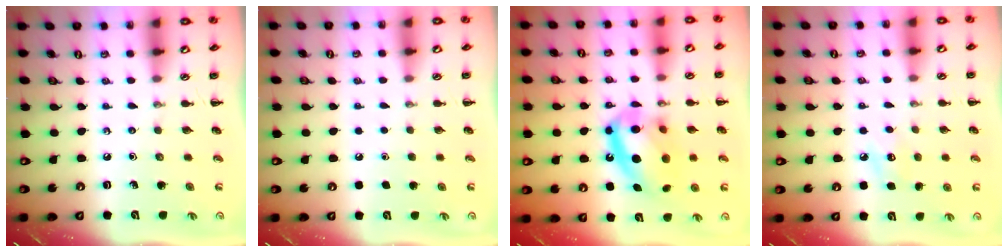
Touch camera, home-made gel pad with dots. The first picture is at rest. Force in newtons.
{"total": 1.6, "press": 1.6, "slide": 0.1}
{"total": 16.8, "press": 16.4, "slide": 3.5}
{"total": 7.6, "press": 7.3, "slide": 2.2}